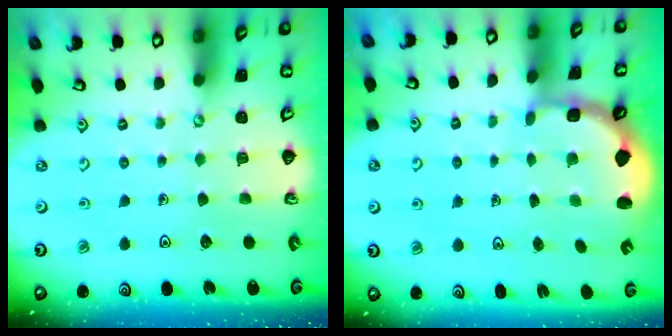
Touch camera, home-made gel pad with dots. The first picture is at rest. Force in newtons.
{"total": 2.4, "press": 2.0, "slide": 1.3}